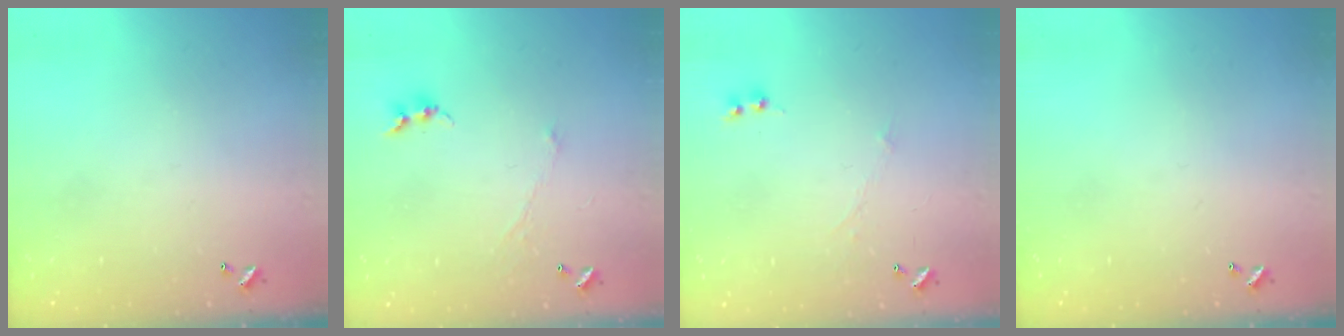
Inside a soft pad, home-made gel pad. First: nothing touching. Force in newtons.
{"total": 0.0}
{"total": 0.0}
{"total": 0.0}